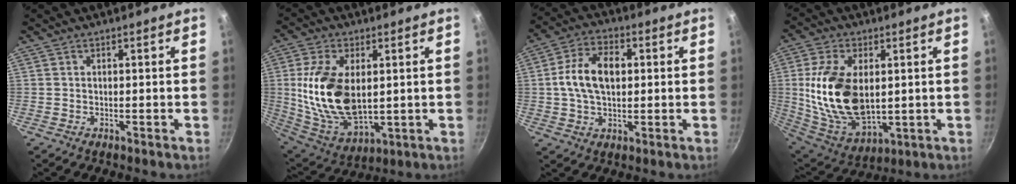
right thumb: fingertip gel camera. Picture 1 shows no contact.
{"total": 18.0, "force": [2.0, 10.3, 14.6], "torque": [-0.268, -0.017, 0.051]}
{"total": 11.2, "force": [1.2, 7.1, 8.5], "torque": [-0.136, 0.019, 0.012]}
{"total": 18.9, "force": [1.8, 11.2, 15.1], "torque": [-0.275, -0.016, 0.049]}